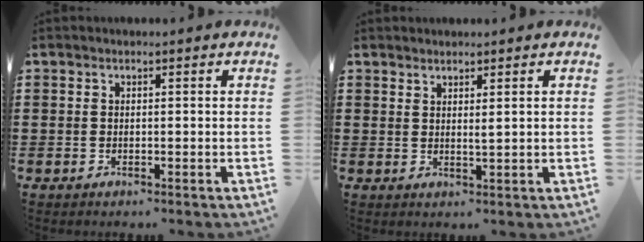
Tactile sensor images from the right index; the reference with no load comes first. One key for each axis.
{"total": 1.6, "fx": 1.3, "fy": -0.5, "fz": 0.8, "tx": -0.017, "ty": -0.002, "tz": 0.024}